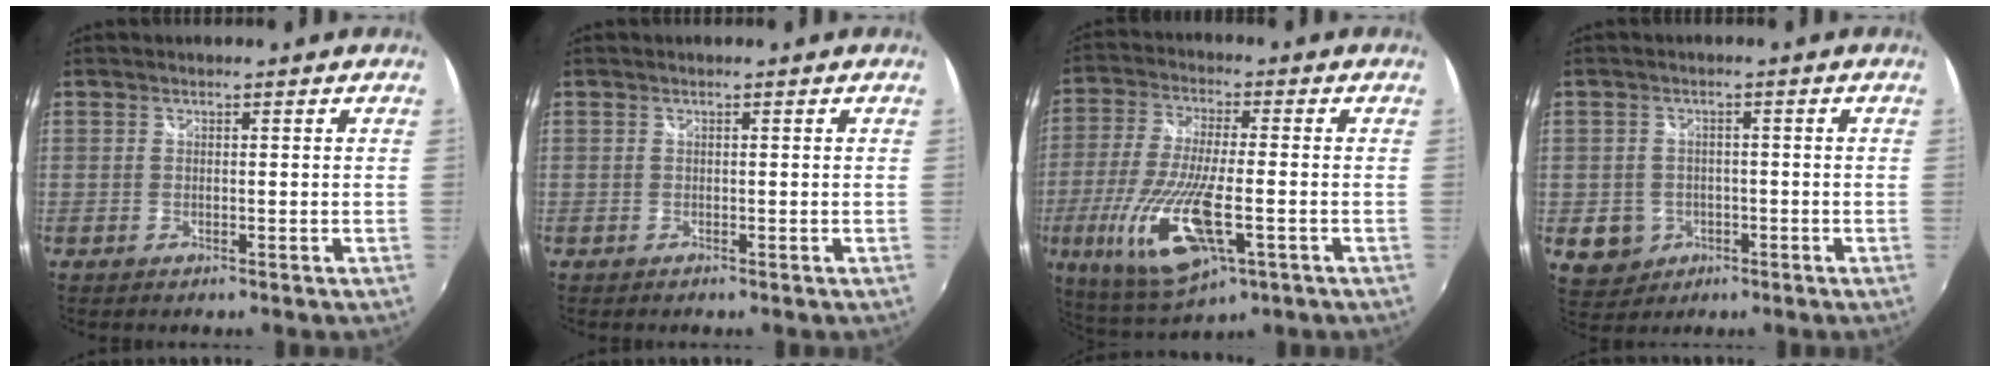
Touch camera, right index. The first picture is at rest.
{"total": 0.0}
{"total": 17.5, "force": [-5.8, 5.4, 15.6], "torque": [-0.327, -0.039, -0.100]}
{"total": 5.8, "force": [-1.7, 5.4, 1.3], "torque": [-0.035, 0.009, -0.013]}